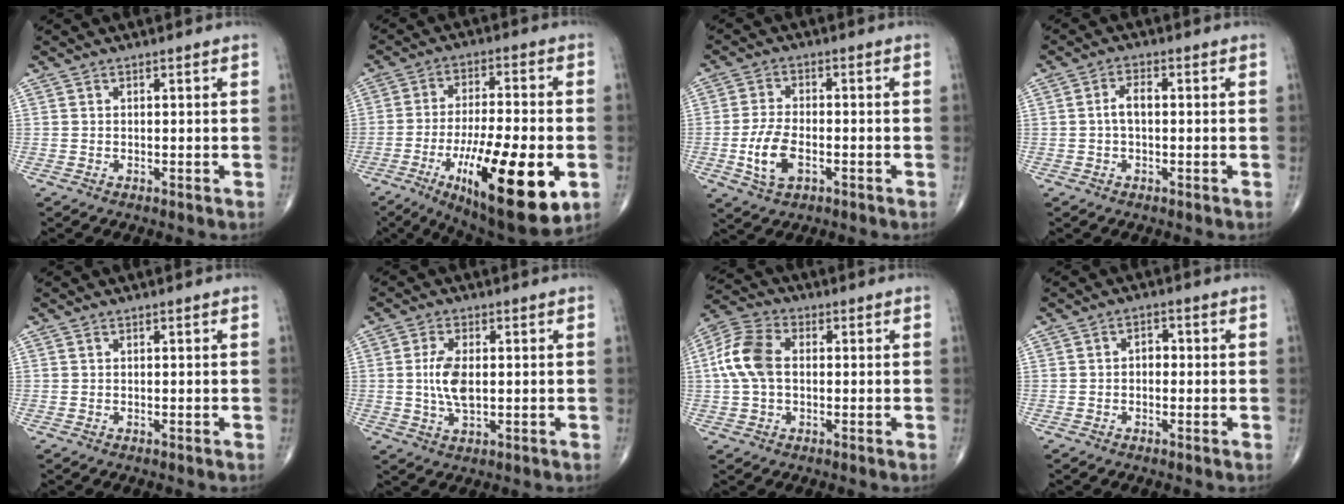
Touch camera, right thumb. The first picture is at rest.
{"total": 22.6, "force": [-7.6, 6.7, 20.2], "torque": [-0.316, -0.004, -0.107]}
{"total": 7.4, "force": [-2.2, 4.0, 5.9], "torque": [-0.120, 0.009, -0.038]}
{"total": 3.2, "force": [-0.1, 1.6, 2.7], "torque": [-0.053, 0.012, -0.004]}
{"total": 0.0}
{"total": 6.4, "force": [0.3, 3.1, 5.6], "torque": [-0.113, -0.005, 0.004]}
{"total": 9.8, "force": [0.6, 6.4, 7.4], "torque": [-0.161, 0.025, 0.004]}
{"total": 2.4, "force": [-0.1, 1.7, 1.7], "torque": [-0.014, 0.012, -0.007]}